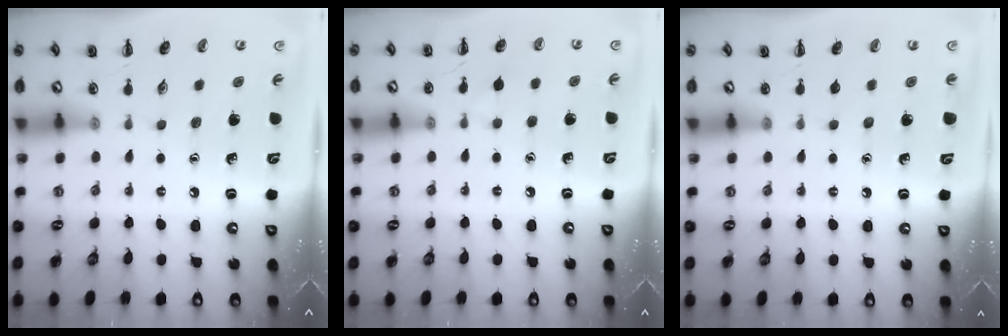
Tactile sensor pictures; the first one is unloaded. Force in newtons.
{"total": 4.5, "press": 4.2, "slide": 1.5}
{"total": 0.0}